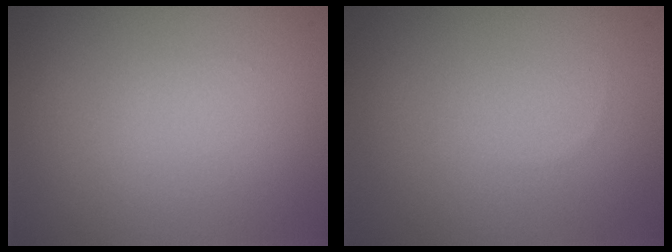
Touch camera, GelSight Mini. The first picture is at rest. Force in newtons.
{"total": 0.0}